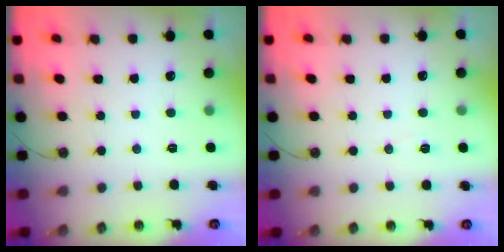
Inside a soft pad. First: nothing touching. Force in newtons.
{"total": 6.2, "press": 4.4, "slide": 4.4}